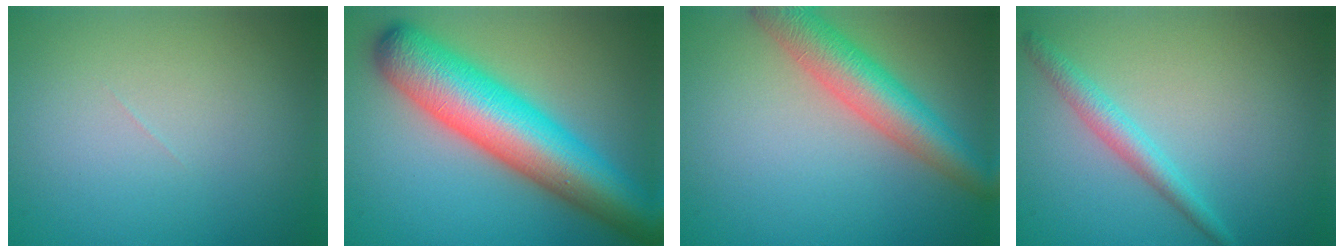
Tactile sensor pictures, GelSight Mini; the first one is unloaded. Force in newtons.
{"total": 11.2, "press": 11.2, "slide": 0.4}
{"total": 5.7, "press": 5.7, "slide": 0.2}
{"total": 2.2, "press": 2.2, "slide": 0.1}